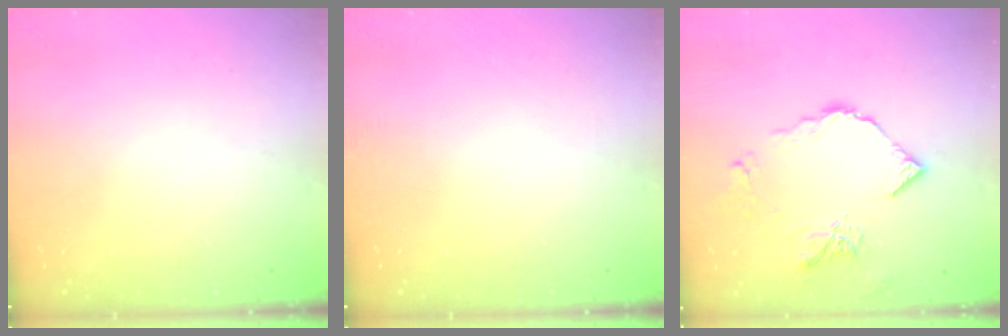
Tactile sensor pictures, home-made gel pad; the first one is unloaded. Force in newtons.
{"total": 0.0}
{"total": 10.5, "press": 10.4, "slide": 1.3}